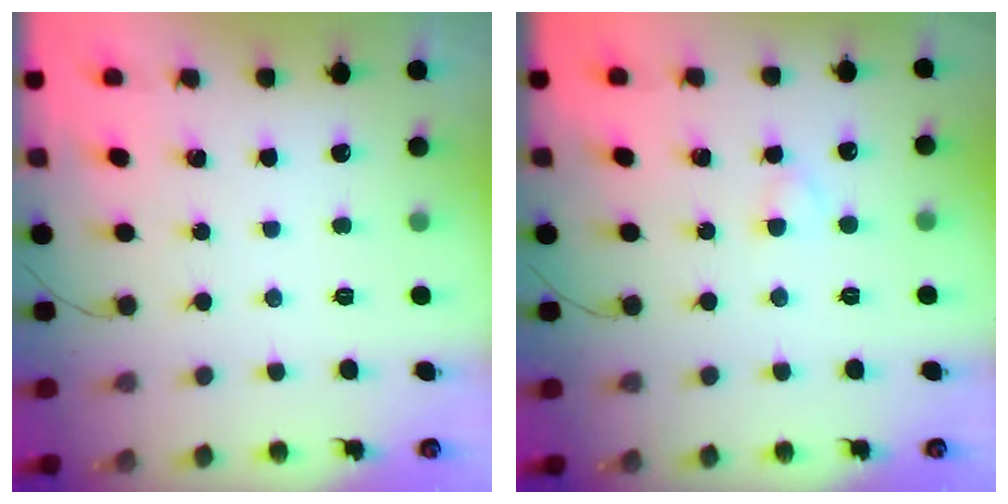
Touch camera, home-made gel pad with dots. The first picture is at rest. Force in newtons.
{"total": 1.9, "press": 1.7, "slide": 0.9}